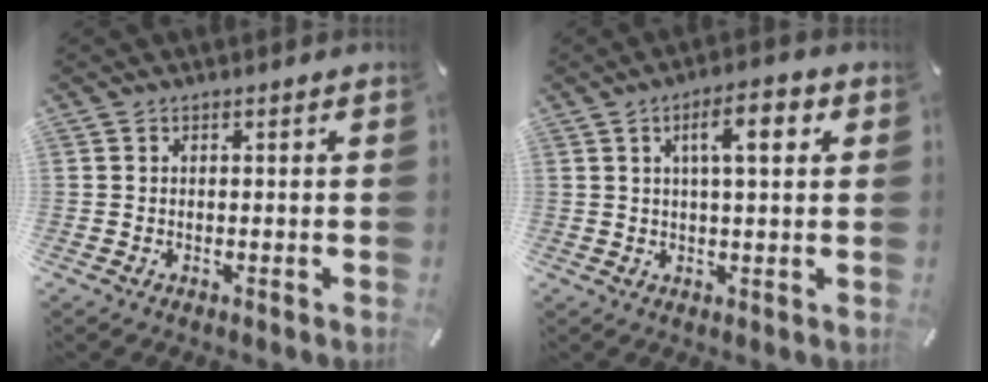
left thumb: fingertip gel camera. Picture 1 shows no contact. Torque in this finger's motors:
{"motor_torque": [-0.02, 0.05, 0.03, 0.01, 0.10]}